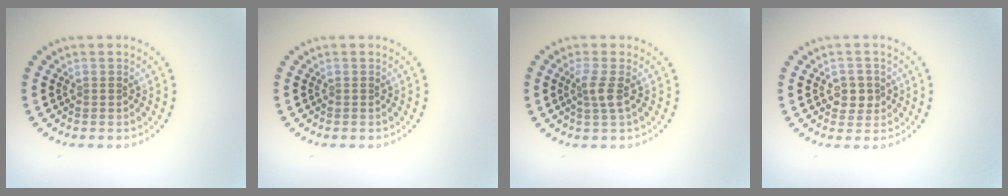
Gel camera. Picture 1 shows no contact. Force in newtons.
{"total": 0.0}
{"total": 1.9, "press": 1.5, "slide": 1.1}
{"total": 2.0, "press": 1.9, "slide": 0.6}